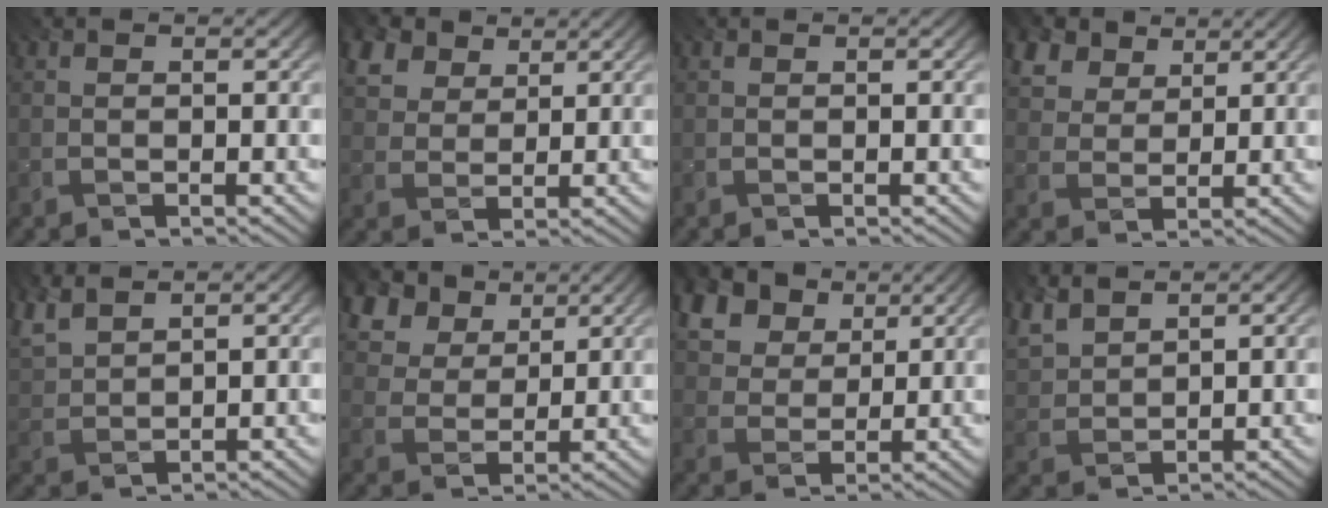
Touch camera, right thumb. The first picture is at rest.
{"total": 6.7, "force": [4.2, 4.1, 3.1], "torque": [-0.094, 0.010, 0.078]}
{"total": 0.0}
{"total": 6.8, "force": [4.3, 4.2, 3.2], "torque": [-0.095, 0.006, 0.084]}
{"total": 5.2, "force": [3.9, 2.0, 2.8], "torque": [-0.091, 0.009, 0.081]}
{"total": 10.0, "force": [5.8, 6.4, 5.1], "torque": [-0.152, 0.003, 0.107]}
{"total": 13.4, "force": [7.6, 8.9, 6.7], "torque": [-0.188, 0.017, 0.143]}
{"total": 5.5, "force": [4.1, 2.4, 2.7], "torque": [-0.088, 0.007, 0.083]}